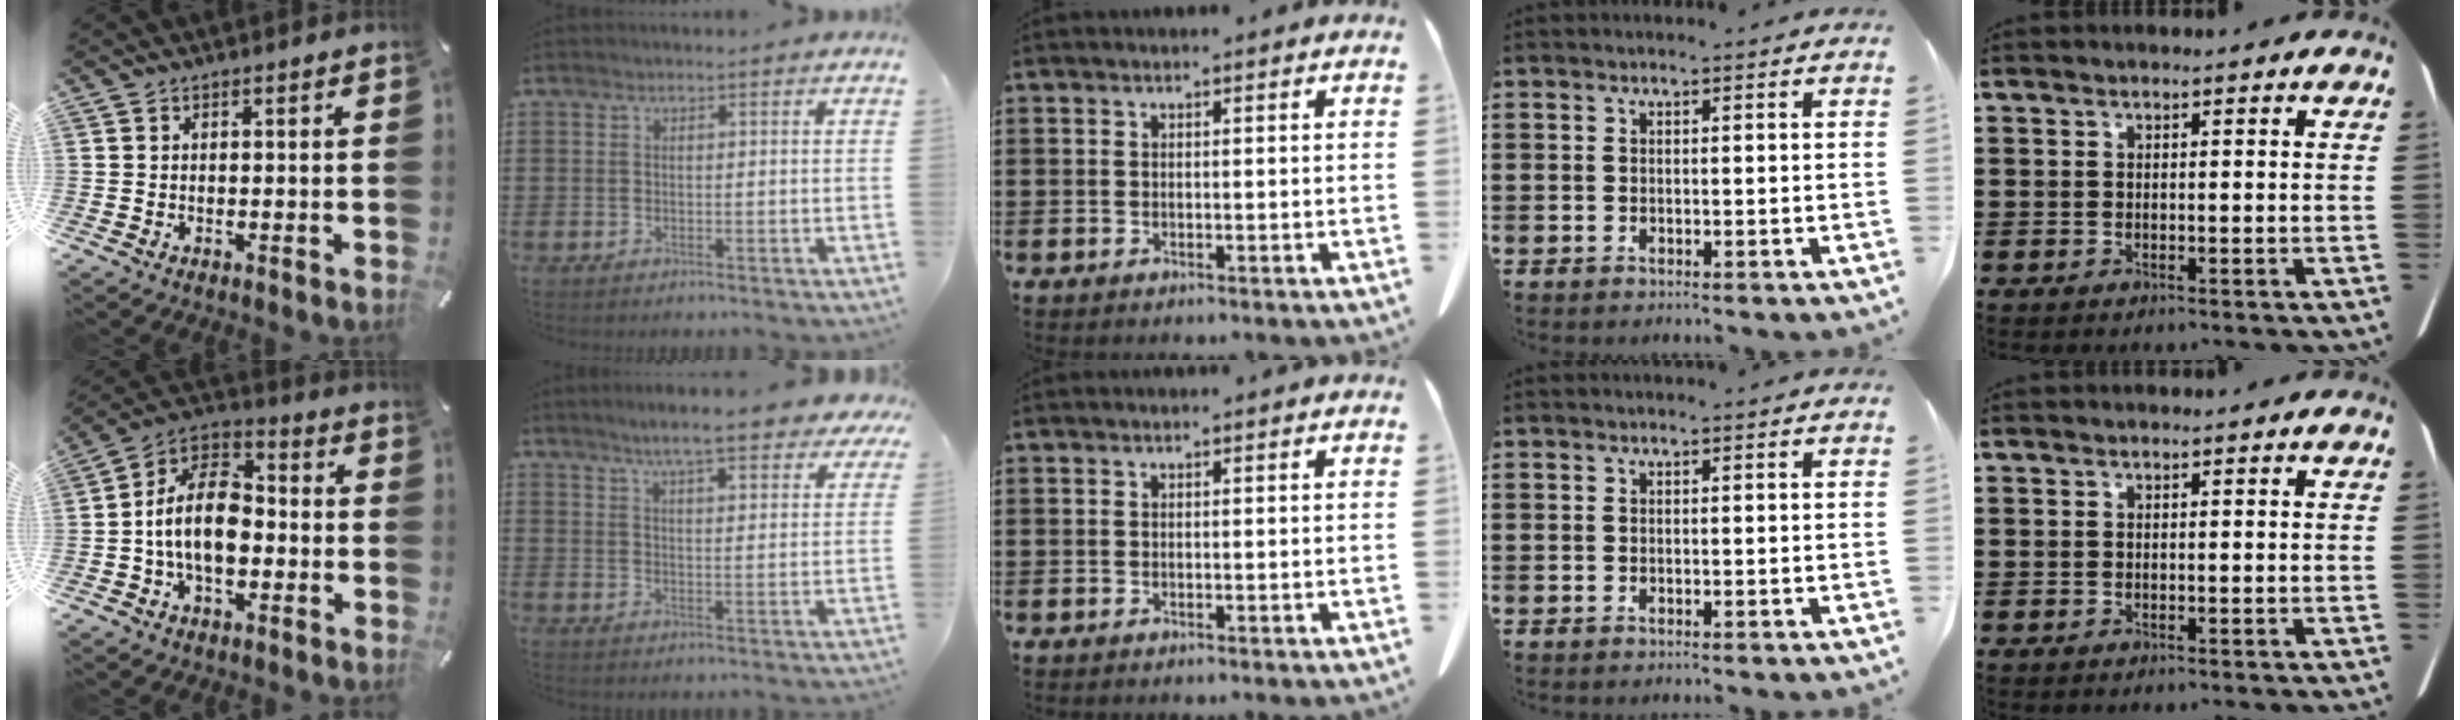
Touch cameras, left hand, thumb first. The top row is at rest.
{"thumb": {"total": 14.0, "force": [-2.9, 9.0, 10.3], "torque": [-0.208, 0.016, -0.055]}, "index": {"total": 7.2, "force": [6.3, 0.7, 3.5], "torque": [-0.073, -0.023, 0.107]}}